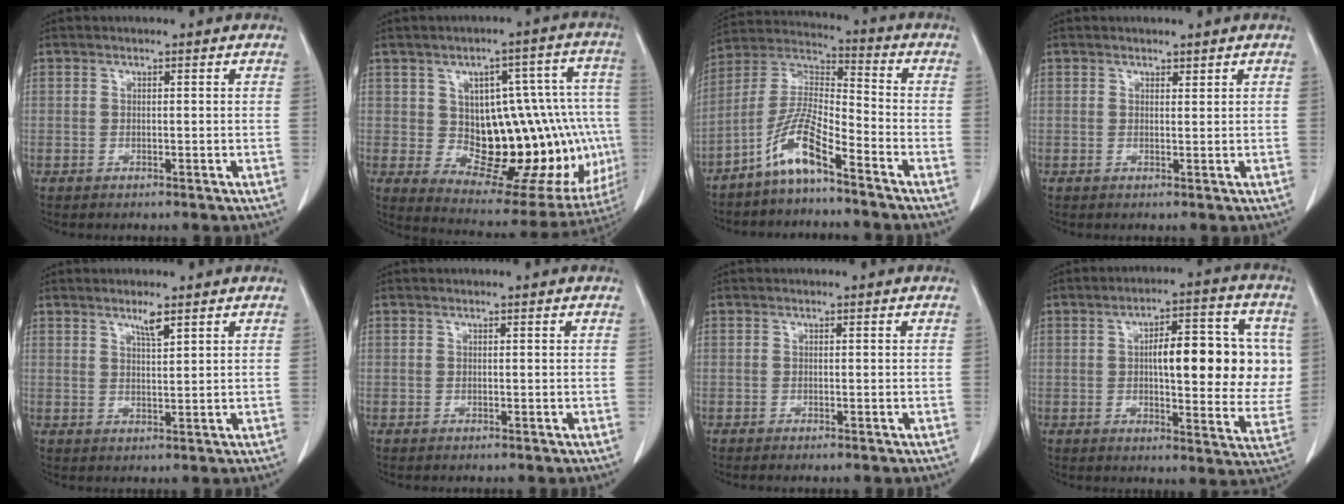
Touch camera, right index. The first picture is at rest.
{"total": 21.7, "force": [-1.9, 9.9, 19.2], "torque": [-0.190, 0.044, 0.003]}
{"total": 9.4, "force": [-6.3, 1.2, 6.9], "torque": [-0.157, 0.004, -0.127]}
{"total": 0.7, "force": [0.6, 0.2, 0.1], "torque": [-0.004, -0.004, 0.011]}
{"total": 2.5, "force": [1.8, 0.1, 1.7], "torque": [-0.034, -0.003, 0.033]}
{"total": 0.0}
{"total": 0.6, "force": [-0.4, -0.1, 0.3], "torque": [-0.007, -0.001, -0.007]}
{"total": 15.8, "force": [2.1, 5.0, 14.8], "torque": [-0.189, 0.026, 0.033]}